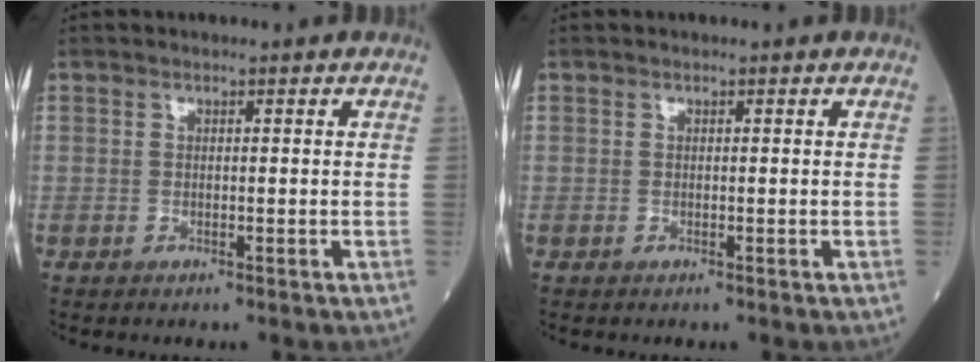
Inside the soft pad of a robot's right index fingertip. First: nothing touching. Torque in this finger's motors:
{"motor_torque": [0.00, 0.00, 0.00, -0.01]}